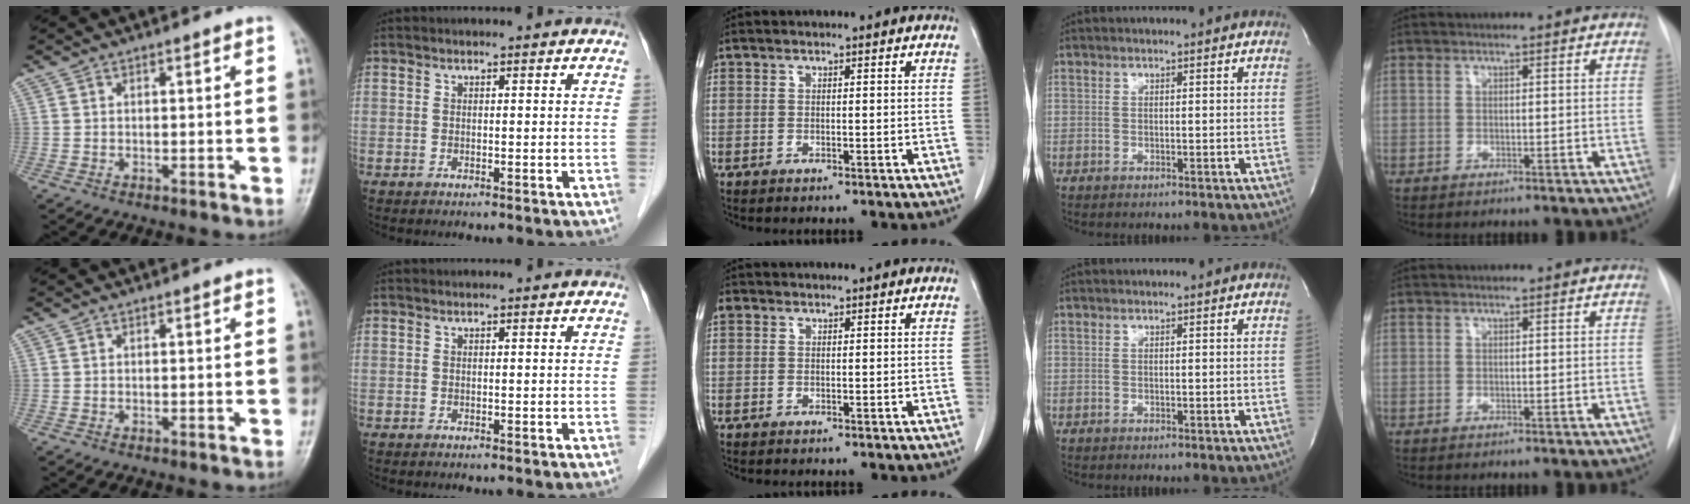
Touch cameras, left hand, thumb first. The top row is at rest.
{"middle": {"total": 1.1, "force": [0.5, 0.9, 0.3], "torque": [-0.004, 0.014, 0.009]}}